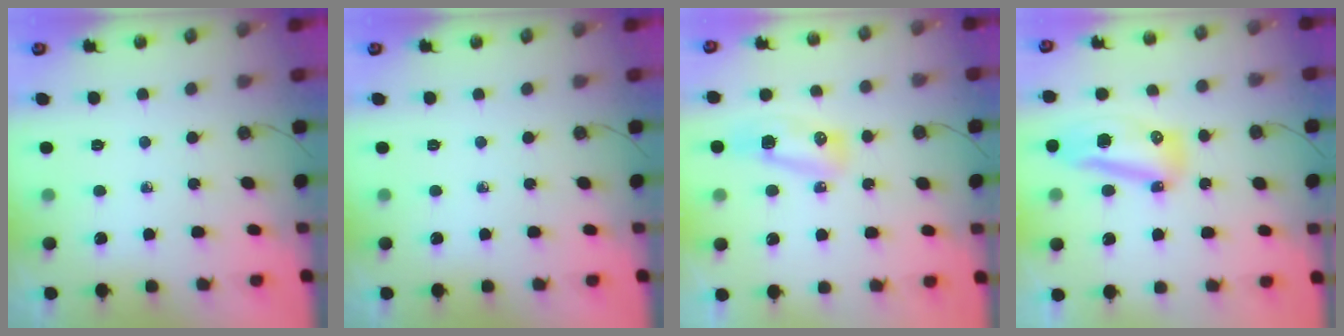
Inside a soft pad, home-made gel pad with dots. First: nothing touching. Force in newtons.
{"total": 0.0}
{"total": 7.7, "press": 7.6, "slide": 1.1}
{"total": 23.1, "press": 14.8, "slide": 17.8}